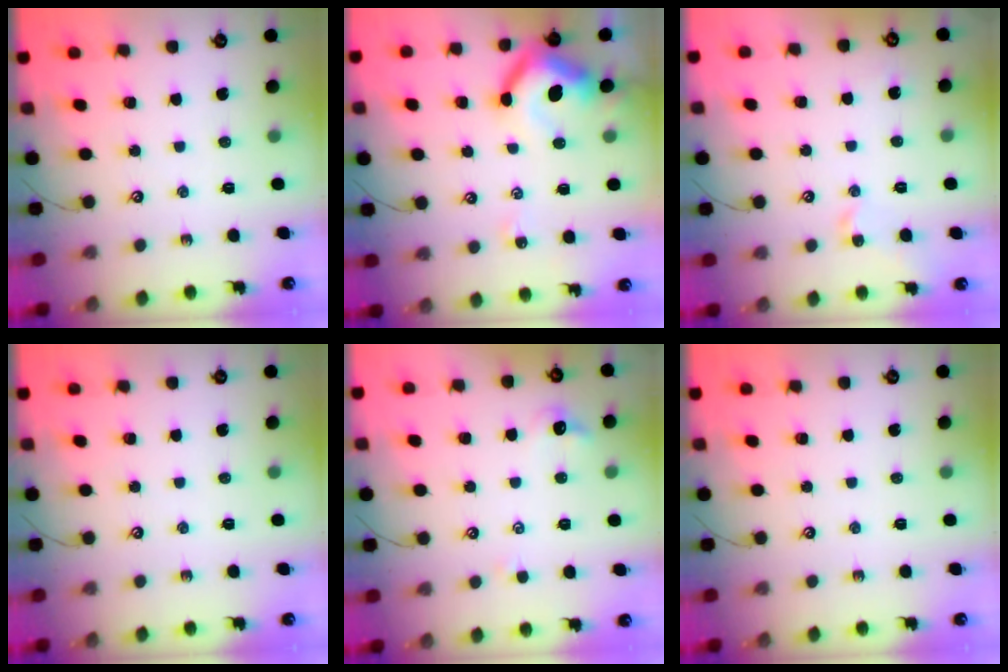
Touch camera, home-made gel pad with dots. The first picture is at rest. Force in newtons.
{"total": 10.3, "press": 10.2, "slide": 1.5}
{"total": 2.5, "press": 2.4, "slide": 0.7}
{"total": 0.0}
{"total": 0.6, "press": 0.1, "slide": 0.6}
{"total": 0.0}